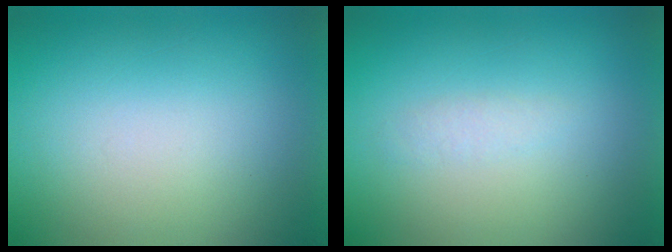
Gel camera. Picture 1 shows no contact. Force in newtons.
{"total": 1.4}